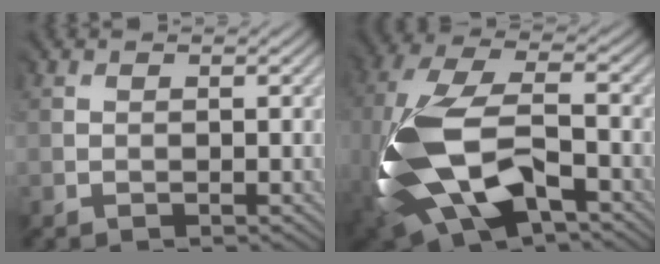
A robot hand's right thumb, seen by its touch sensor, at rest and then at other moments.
{"total": 14.1, "force": [-4.0, 7.4, 11.4], "torque": [-0.281, -0.008, -0.073]}